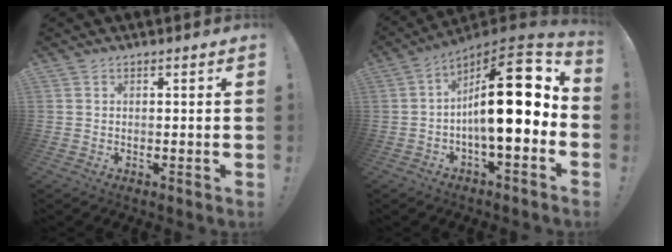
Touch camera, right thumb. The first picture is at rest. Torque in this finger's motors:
{"motor_torque": [0.69, 1.46, 2.08, -0.69, 0.17]}